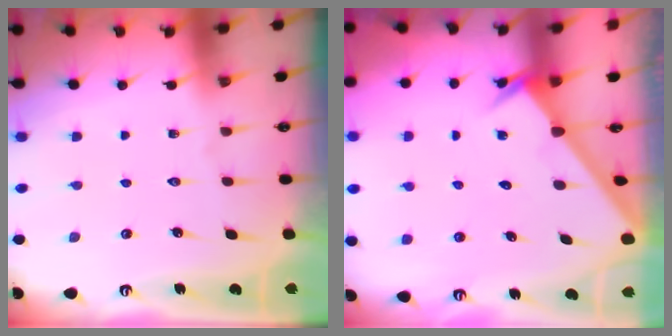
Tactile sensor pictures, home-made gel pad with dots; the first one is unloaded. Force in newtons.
{"total": 1.8, "press": 1.8, "slide": 0.2}